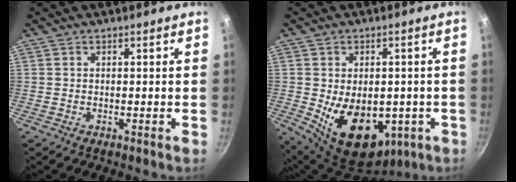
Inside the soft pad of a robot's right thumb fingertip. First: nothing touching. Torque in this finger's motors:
{"motor_torque": [-0.19, 1.26, 1.50, -0.05, 0.12]}